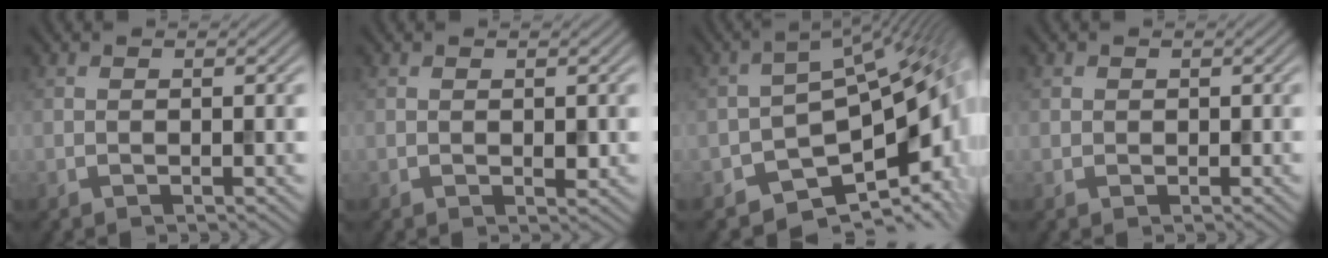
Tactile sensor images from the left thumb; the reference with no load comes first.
{"total": 0.7, "force": [0.1, 0.5, 0.5], "torque": [-0.006, -0.007, 0.004]}
{"total": 11.7, "force": [-6.1, 5.6, 8.3], "torque": [-0.127, -0.015, -0.098]}
{"total": 1.2, "force": [0.3, 0.8, -0.7], "torque": [0.012, -0.006, 0.008]}